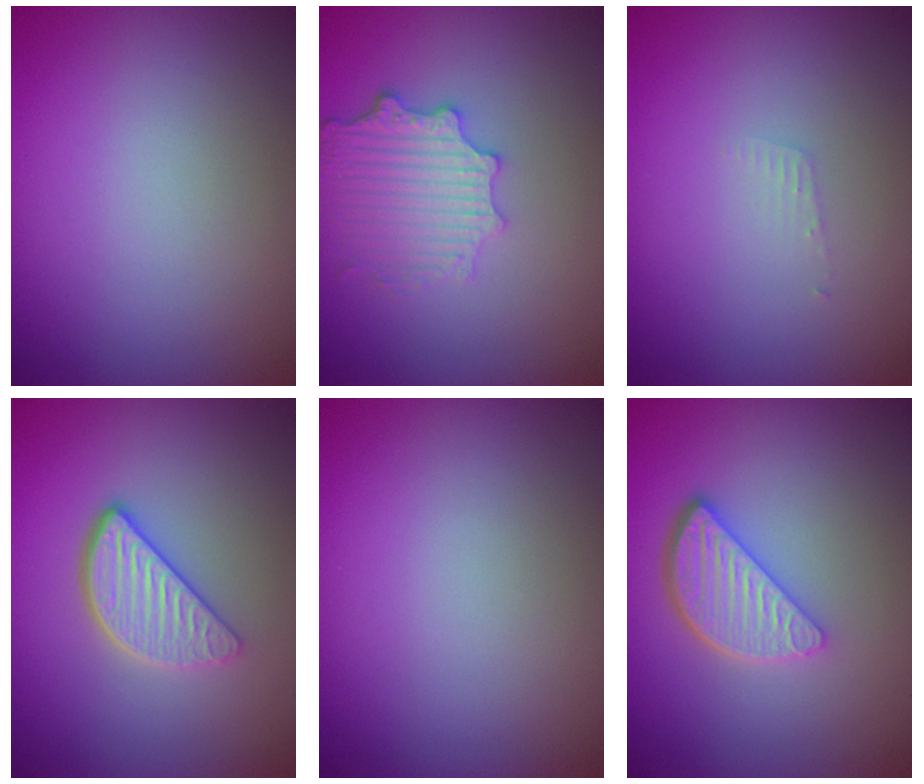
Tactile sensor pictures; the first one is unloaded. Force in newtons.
{"total": 4.0, "press": 3.2, "slide": 2.3}
{"total": 0.7, "press": 0.7, "slide": 0.1}
{"total": 3.9, "press": 3.0, "slide": 2.4}
{"total": 0.0}
{"total": 3.9, "press": 3.2, "slide": 2.2}